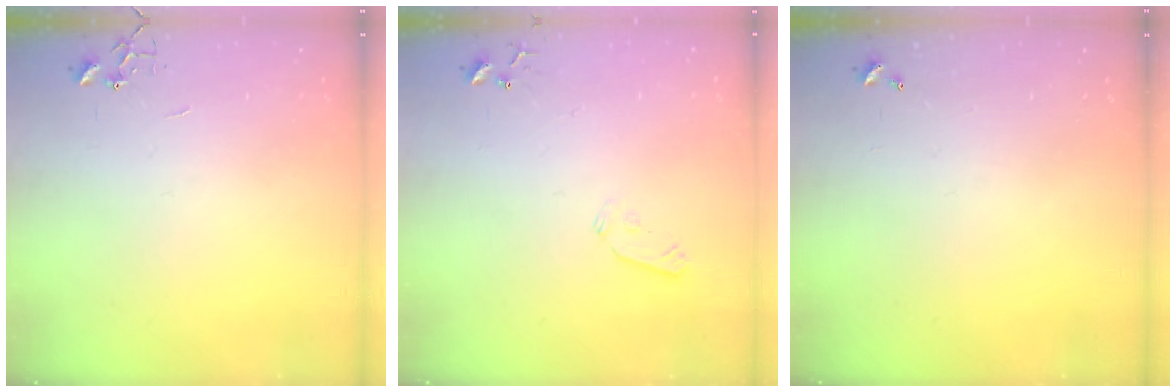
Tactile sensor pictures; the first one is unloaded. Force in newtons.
{"total": 5.4, "press": 5.4, "slide": 0.8}
{"total": 0.0}